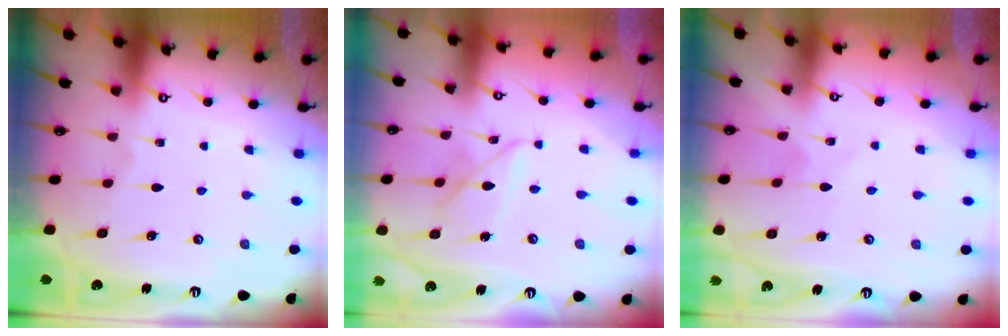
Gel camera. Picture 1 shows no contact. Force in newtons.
{"total": 9.0, "press": 9.0, "slide": 0.7}
{"total": 2.8, "press": 2.8, "slide": 0.3}